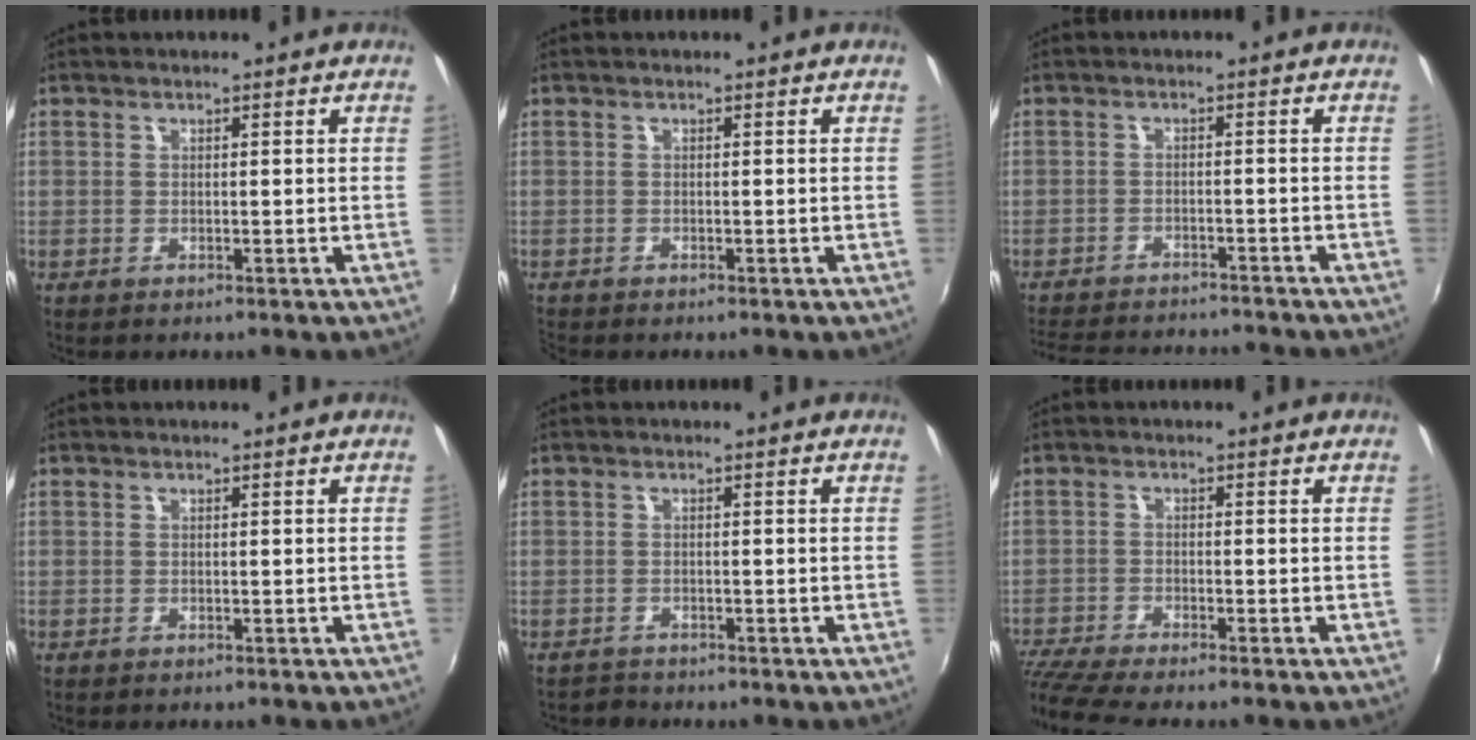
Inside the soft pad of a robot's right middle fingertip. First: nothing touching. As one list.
[{"total": 0.7, "force": [-0.7, 0.1, 0.1], "torque": [-0.001, -0.003, -0.014]}, {"total": 15.2, "force": [-13.8, 2.8, 5.8], "torque": [-0.122, -0.019, -0.199]}, {"total": 0.6, "force": [-0.4, 0.0, 0.4], "torque": [-0.002, 0.004, -0.005]}, {"total": 1.7, "force": [-1.6, 0.5, -0.3], "torque": [-0.002, 0.002, -0.029]}, {"total": 8.5, "force": [-7.7, -0.1, 3.6], "torque": [-0.099, -0.037, -0.137]}]